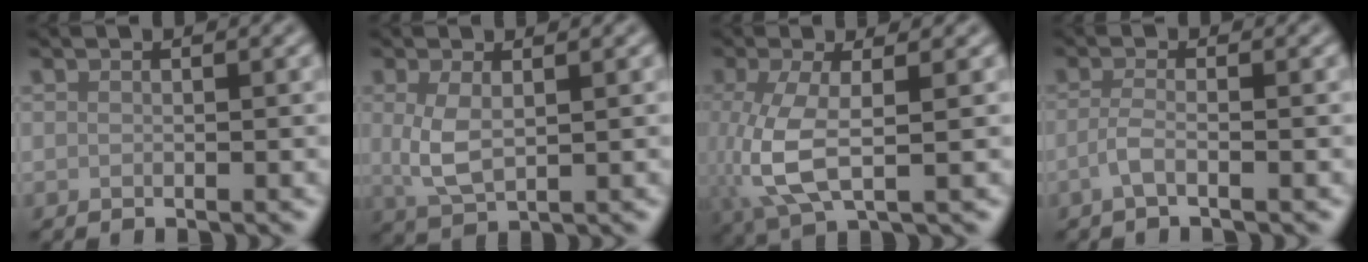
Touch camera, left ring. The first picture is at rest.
{"total": 3.3, "force": [0.5, 1.5, 2.8], "torque": [-0.066, -0.003, 0.014]}
{"total": 5.6, "force": [-0.6, 1.9, 5.2], "torque": [-0.125, -0.008, -0.010]}
{"total": 1.9, "force": [-0.7, 0.6, 1.7], "torque": [-0.031, -0.001, -0.022]}